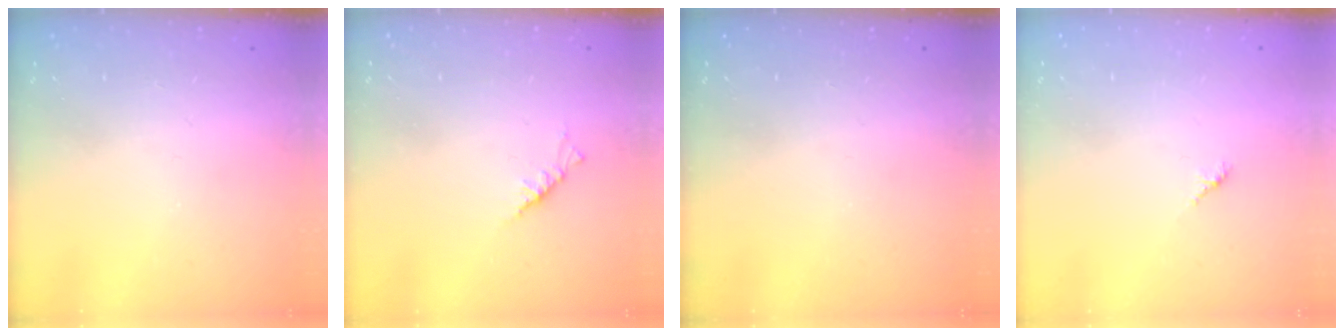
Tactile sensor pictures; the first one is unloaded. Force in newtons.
{"total": 2.3, "press": 2.2, "slide": 0.5}
{"total": 0.0}
{"total": 1.7, "press": 1.6, "slide": 0.5}